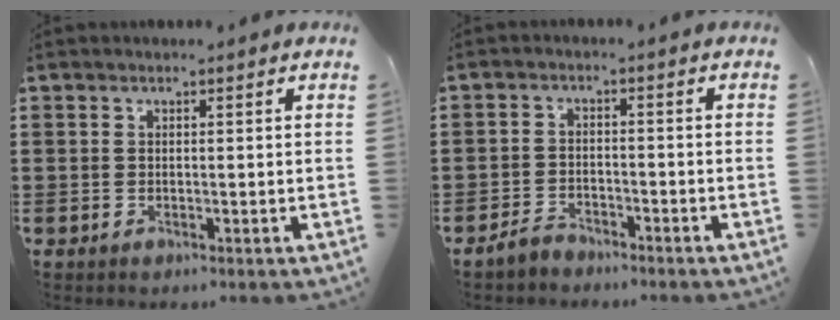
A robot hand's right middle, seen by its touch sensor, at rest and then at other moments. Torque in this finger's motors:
{"motor_torque": [2.14, 0.00, -0.01, -0.02]}